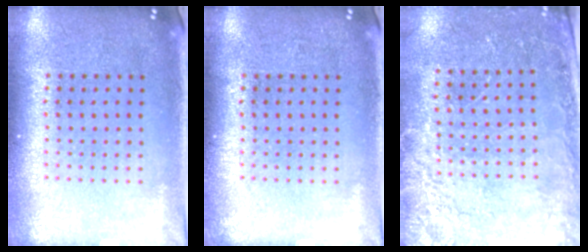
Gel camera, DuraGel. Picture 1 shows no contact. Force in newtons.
{"total": 0.0}
{"total": 2.5, "press": 2.5, "slide": 0.5}